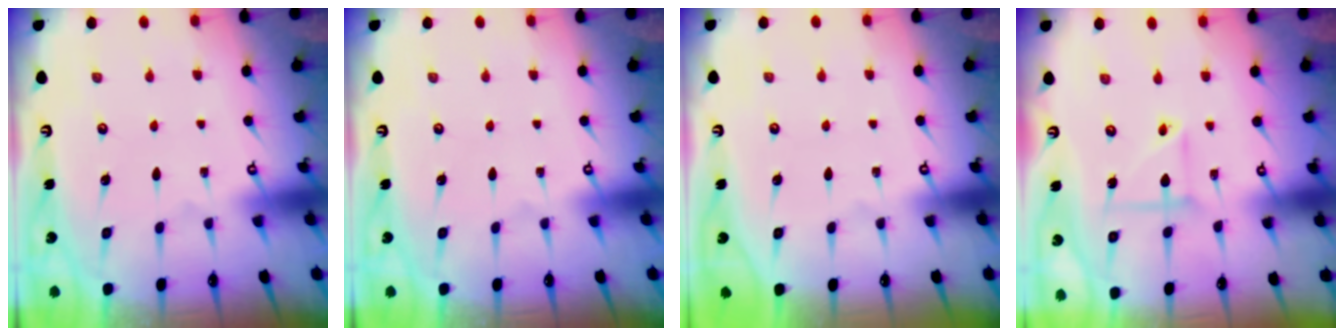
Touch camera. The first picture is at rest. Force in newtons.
{"total": 0.0}
{"total": 0.0}
{"total": 4.5, "press": 4.4, "slide": 0.4}